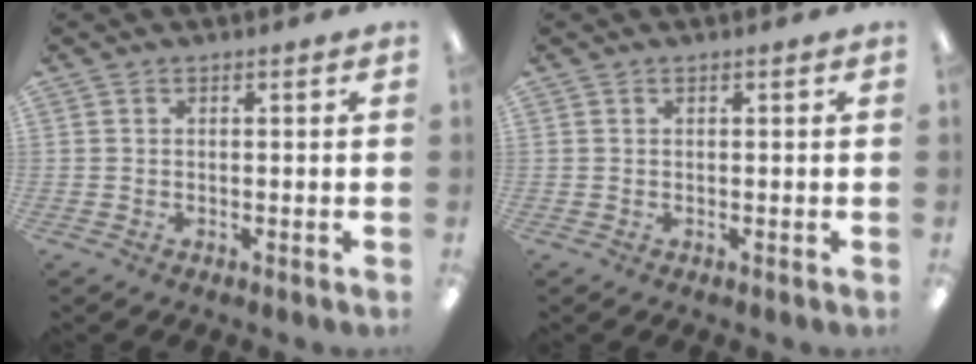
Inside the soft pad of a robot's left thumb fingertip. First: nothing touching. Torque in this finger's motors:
{"motor_torque": [-0.25, -0.25, 0.07, -0.07, 0.00]}